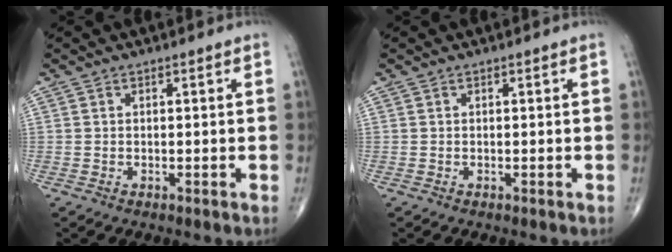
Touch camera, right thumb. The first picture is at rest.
{"total": 0.0}